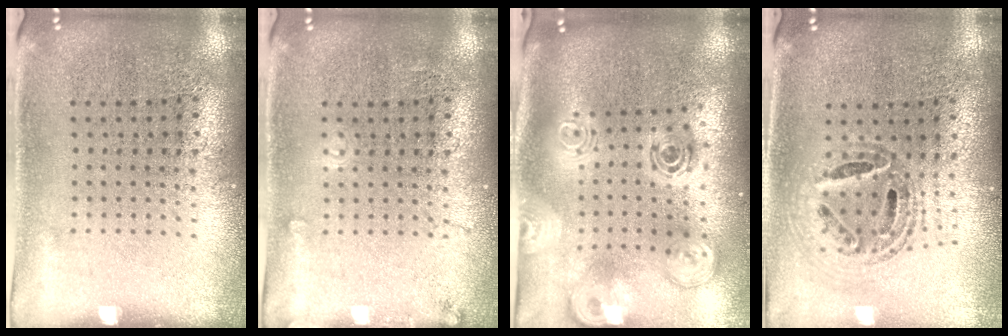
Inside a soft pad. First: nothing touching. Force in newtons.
{"total": 1.2, "press": 1.2, "slide": 0.1}
{"total": 2.8, "press": 2.0, "slide": 2.0}
{"total": 0.9, "press": 0.8, "slide": 0.2}